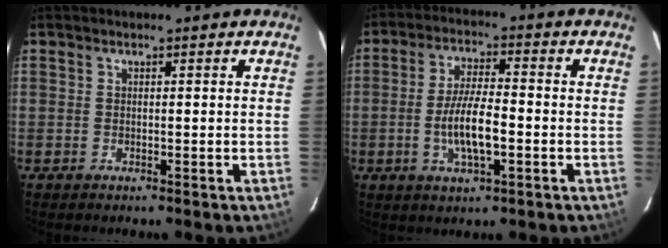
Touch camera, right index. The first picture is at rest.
{"total": 8.7, "force": [-2.2, 2.3, 8.1], "torque": [-0.159, 0.000, -0.040]}